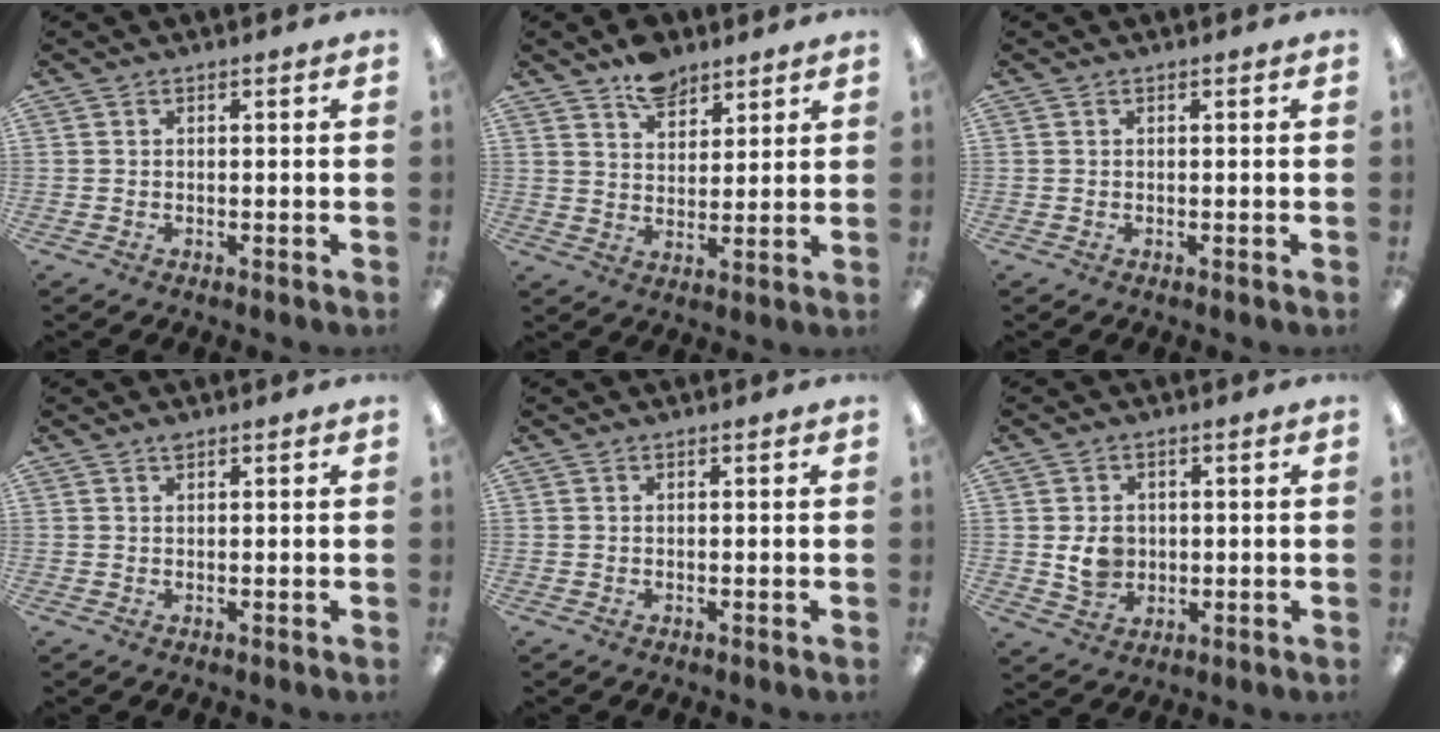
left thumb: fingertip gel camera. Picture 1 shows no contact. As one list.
[{"total": 7.9, "force": [6.0, 4.4, 2.7], "torque": [-0.041, -0.027, 0.108]}, {"total": 0.0}, {"total": 0.9, "force": [0.8, 0.3, 0.4], "torque": [-0.010, 0.002, 0.013]}, {"total": 0.0}, {"total": 6.1, "force": [0.4, 5.2, 3.3], "torque": [-0.048, 0.001, 0.007]}]